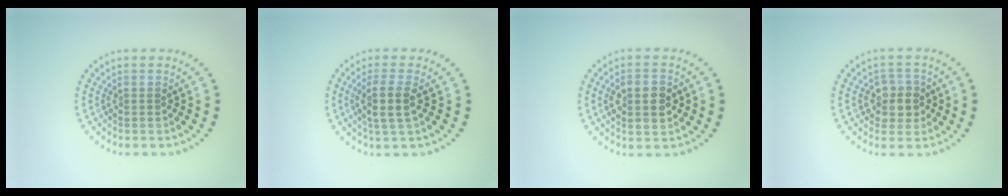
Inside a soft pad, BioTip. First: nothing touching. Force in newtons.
{"total": 2.8, "press": 2.4, "slide": 1.4}
{"total": 3.8, "press": 3.8, "slide": 0.1}
{"total": 2.6, "press": 2.4, "slide": 1.1}